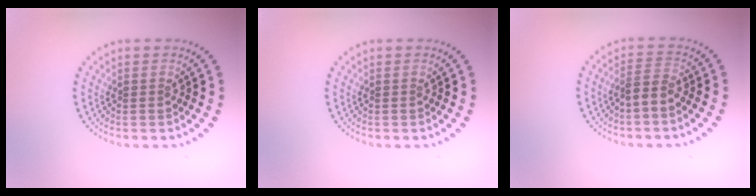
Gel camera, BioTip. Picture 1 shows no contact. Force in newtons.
{"total": 0.0}
{"total": 1.9, "press": 1.6, "slide": 1.0}